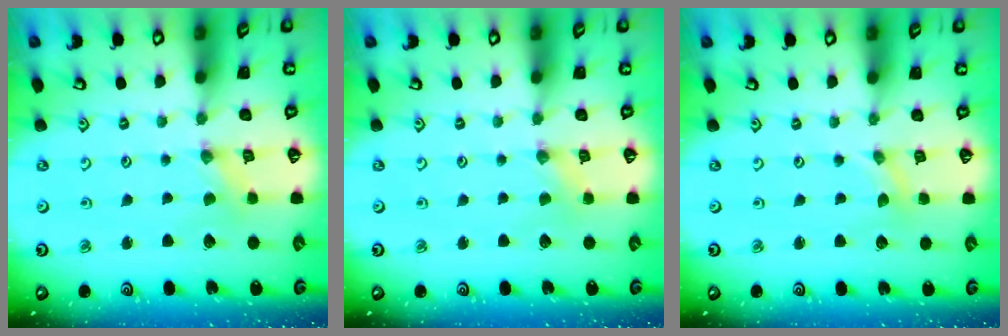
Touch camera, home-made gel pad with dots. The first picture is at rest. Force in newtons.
{"total": 0.5, "press": 0.5, "slide": 0.1}
{"total": 0.0}